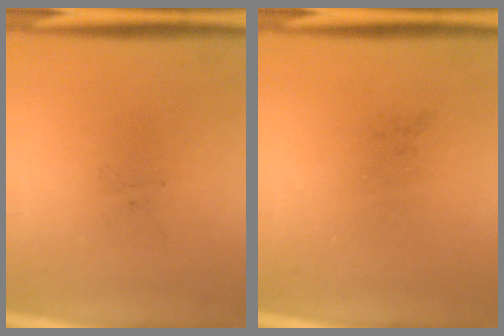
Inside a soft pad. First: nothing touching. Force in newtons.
{"total": 0.0}